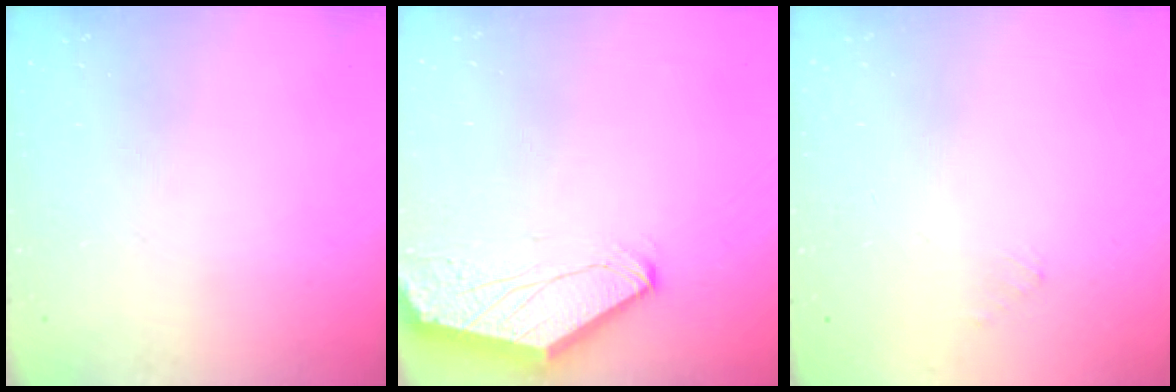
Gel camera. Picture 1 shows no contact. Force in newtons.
{"total": 0.0}
{"total": 1.4, "press": 1.4, "slide": 0.2}